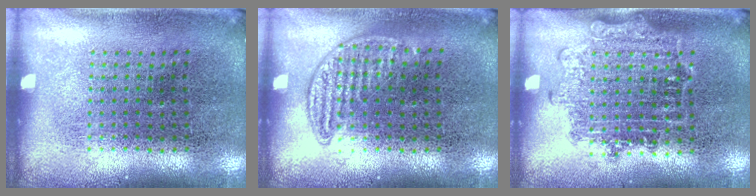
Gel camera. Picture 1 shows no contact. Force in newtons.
{"total": 0.8, "press": 0.7, "slide": 0.4}
{"total": 1.4, "press": 1.2, "slide": 0.7}